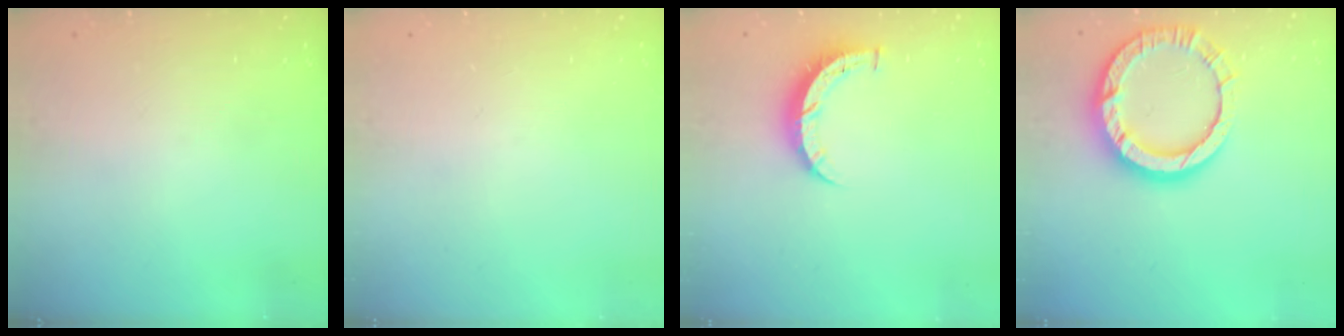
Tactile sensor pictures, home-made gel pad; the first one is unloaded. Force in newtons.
{"total": 0.0}
{"total": 6.7, "press": 6.7, "slide": 0.6}
{"total": 15.1, "press": 15.0, "slide": 1.5}